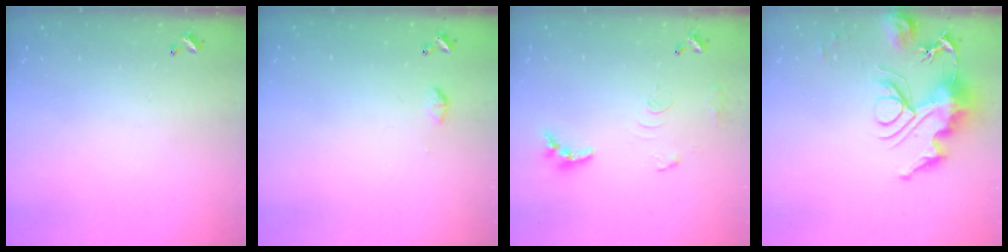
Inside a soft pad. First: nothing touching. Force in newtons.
{"total": 3.4, "press": 3.4, "slide": 0.5}
{"total": 10.1, "press": 10.0, "slide": 0.8}
{"total": 13.8, "press": 13.7, "slide": 0.8}